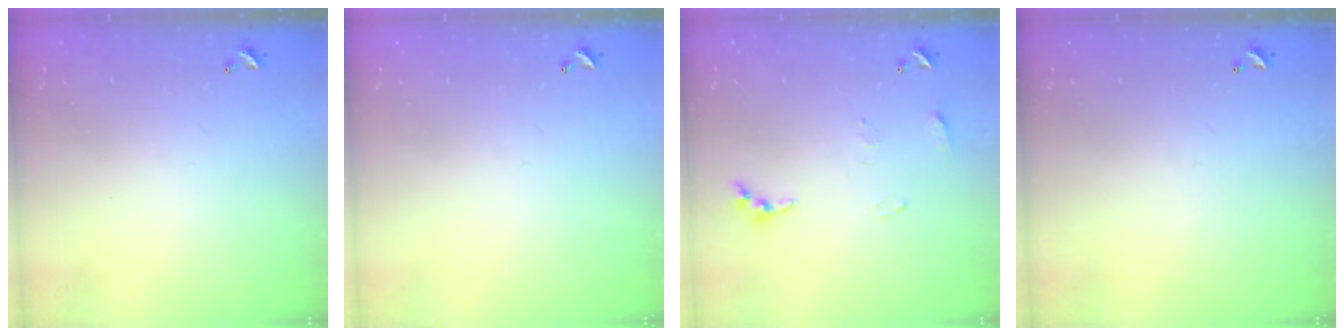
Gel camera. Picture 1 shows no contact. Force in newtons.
{"total": 0.0}
{"total": 6.4, "press": 6.4, "slide": 0.7}
{"total": 0.0}